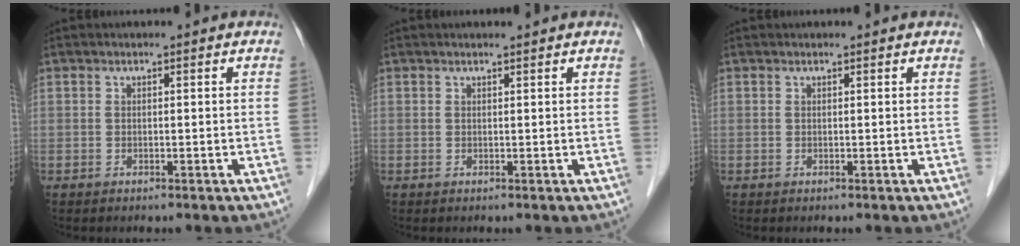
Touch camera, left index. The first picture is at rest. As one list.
[{"total": 1.1, "force": [1.0, 0.0, 0.4], "torque": [-0.007, 0.006, 0.018]}, {"total": 1.0, "force": [1.0, 0.2, 0.2], "torque": [-0.007, 0.016, 0.015]}]